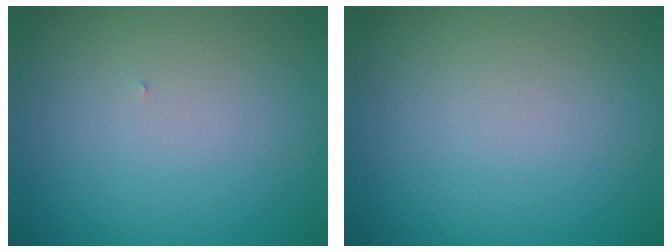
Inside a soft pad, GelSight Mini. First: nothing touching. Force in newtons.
{"total": 0.0}